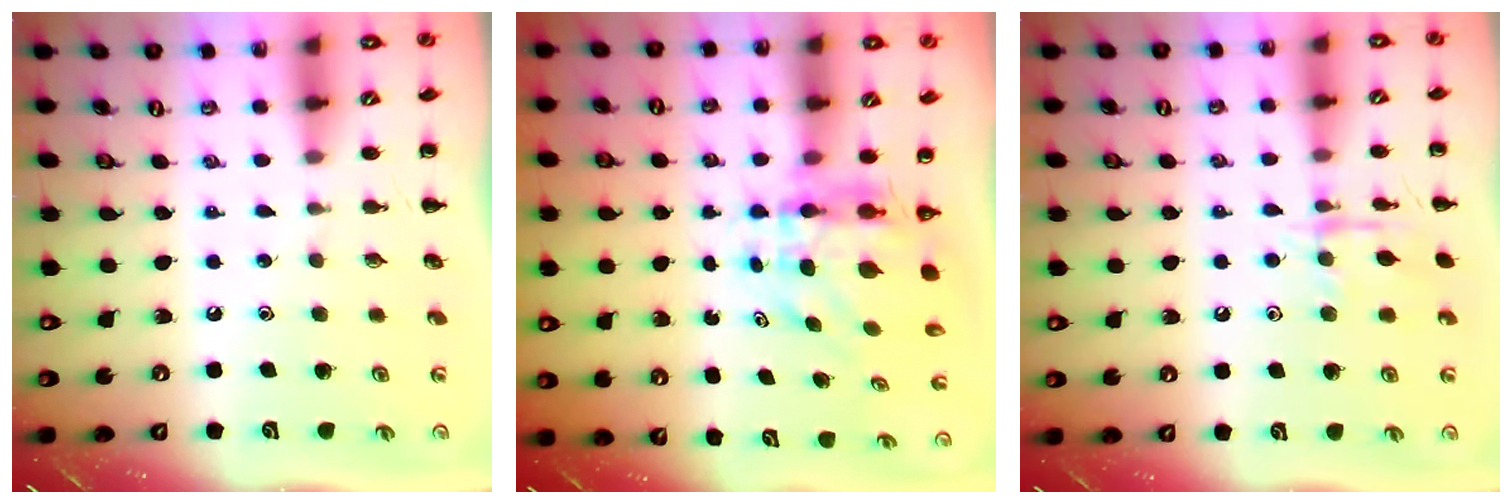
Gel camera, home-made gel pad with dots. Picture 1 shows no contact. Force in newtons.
{"total": 6.0, "press": 5.8, "slide": 1.4}
{"total": 9.7, "press": 9.7, "slide": 0.7}